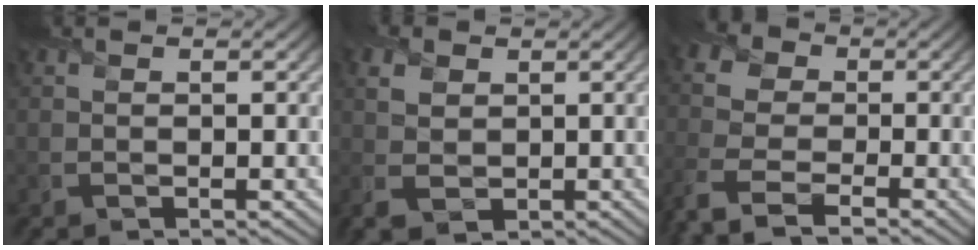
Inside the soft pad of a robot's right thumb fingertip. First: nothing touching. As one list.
[{"total": 4.0, "force": [0.8, 3.0, 2.5], "torque": [-0.069, 0.001, 0.014]}, {"total": 9.4, "force": [-5.0, 5.7, 5.6], "torque": [-0.144, -0.019, -0.107]}]